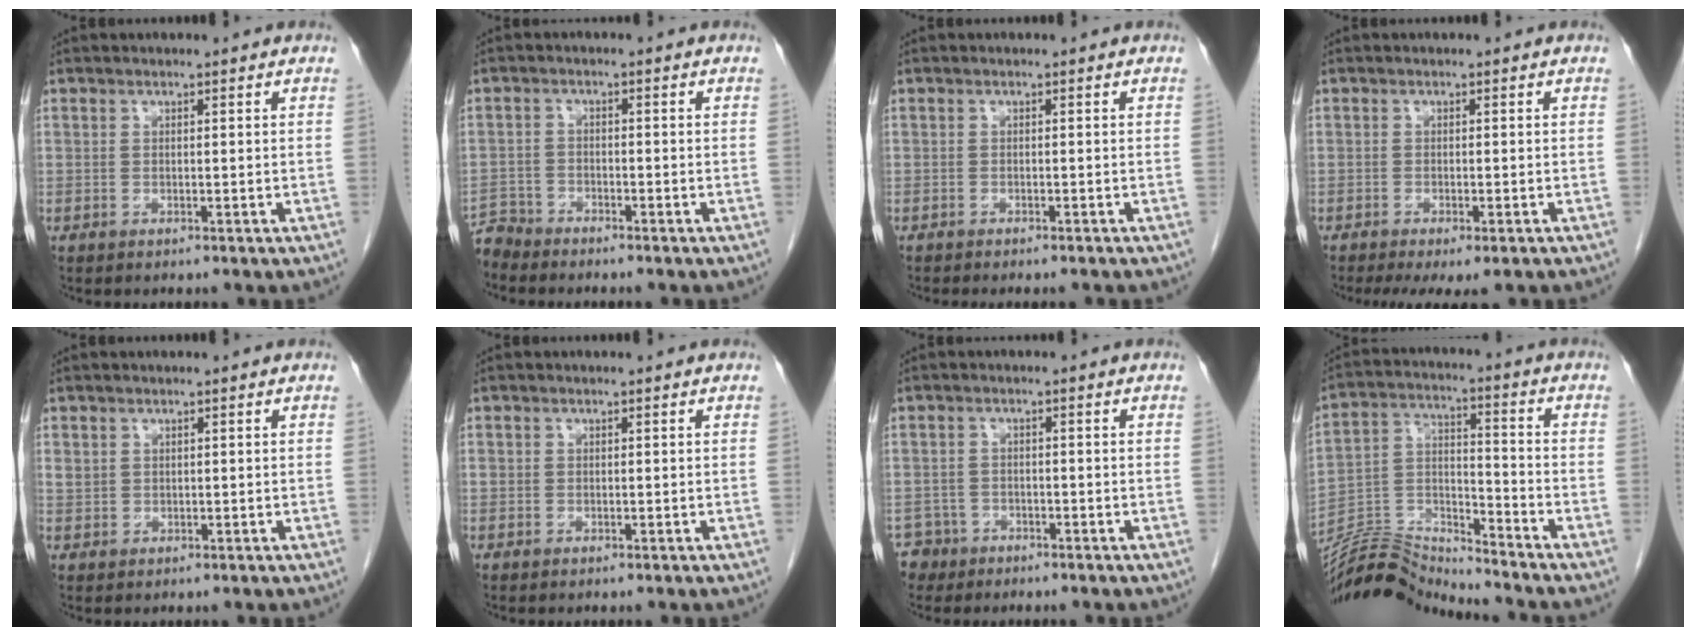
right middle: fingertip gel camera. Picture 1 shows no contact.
{"total": 3.7, "force": [-3.6, 0.4, -0.7], "torque": [0.019, -0.009, -0.071]}
{"total": 4.3, "force": [-3.9, 0.5, 1.9], "torque": [-0.022, -0.007, -0.049]}
{"total": 6.9, "force": [-5.2, 1.2, 4.3], "torque": [-0.056, -0.017, -0.074]}
{"total": 1.7, "force": [0.8, 1.4, 0.4], "torque": [-0.002, 0.009, 0.015]}
{"total": 0.7, "force": [0.1, 0.6, 0.1], "torque": [0.004, 0.007, 0.001]}
{"total": 3.2, "force": [-2.2, 2.3, -0.7], "torque": [0.012, 0.008, -0.043]}
{"total": 11.8, "force": [-11.7, -1.4, 0.5], "torque": [-0.012, 0.037, -0.221]}